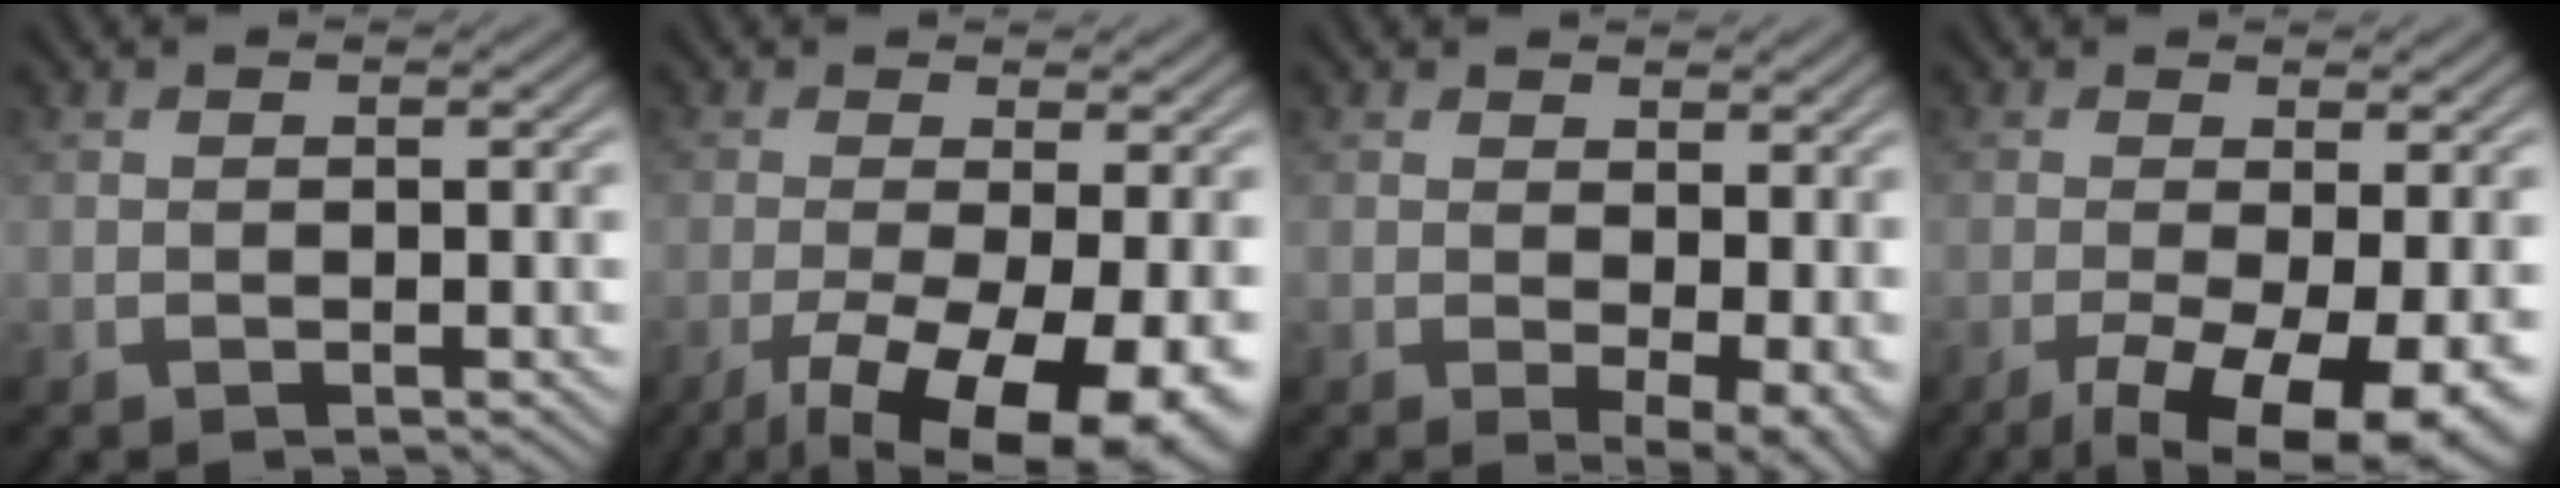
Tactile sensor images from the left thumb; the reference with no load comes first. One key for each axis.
{"total": 12.4, "fx": -5.5, "fy": 4.1, "fz": 10.3, "tx": -0.177, "ty": -0.017, "tz": -0.079}
{"total": 4.9, "fx": 0.9, "fy": 2.3, "fz": 4.2, "tx": -0.059, "ty": -0.010, "tz": 0.020}
{"total": 9.9, "fx": -4.3, "fy": 3.1, "fz": 8.4, "tx": -0.149, "ty": -0.020, "tz": -0.059}